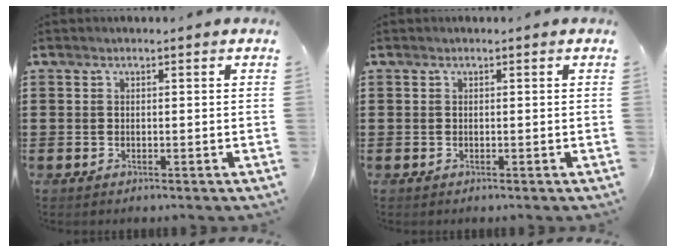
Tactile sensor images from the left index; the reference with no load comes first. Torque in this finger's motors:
{"motor_torque": [0.00, 0.00, 0.00, 0.00]}